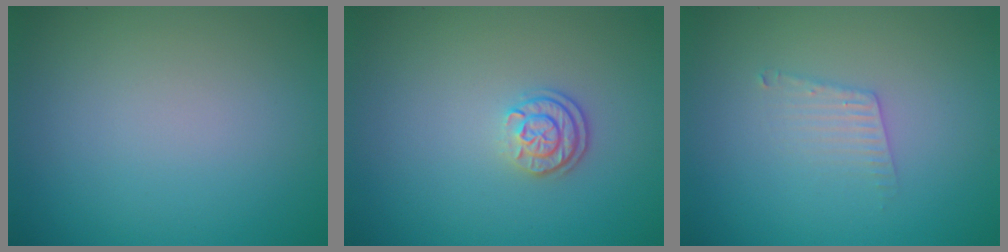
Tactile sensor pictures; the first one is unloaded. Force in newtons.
{"total": 2.2, "press": 1.8, "slide": 1.3}
{"total": 1.7, "press": 1.7, "slide": 0.0}